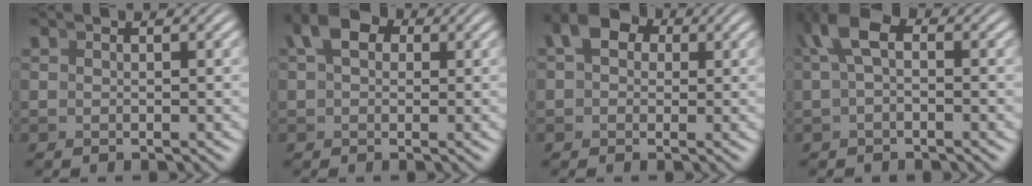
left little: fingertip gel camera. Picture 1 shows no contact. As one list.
[{"total": 4.4, "force": [1.8, 2.9, 2.7], "torque": [-0.052, 0.008, 0.026]}, {"total": 6.0, "force": [2.2, 4.5, 3.3], "torque": [-0.046, 0.016, 0.022]}, {"total": 4.1, "force": [1.1, 2.1, 3.3], "torque": [-0.077, 0.006, 0.019]}]